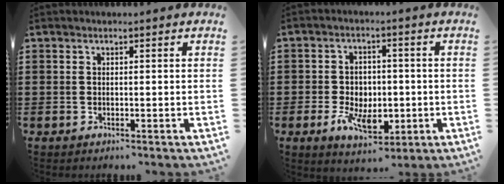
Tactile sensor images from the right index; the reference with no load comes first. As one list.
[{"total": 6.7, "force": [-1.8, 4.6, 4.5], "torque": [-0.079, 0.003, -0.037]}]